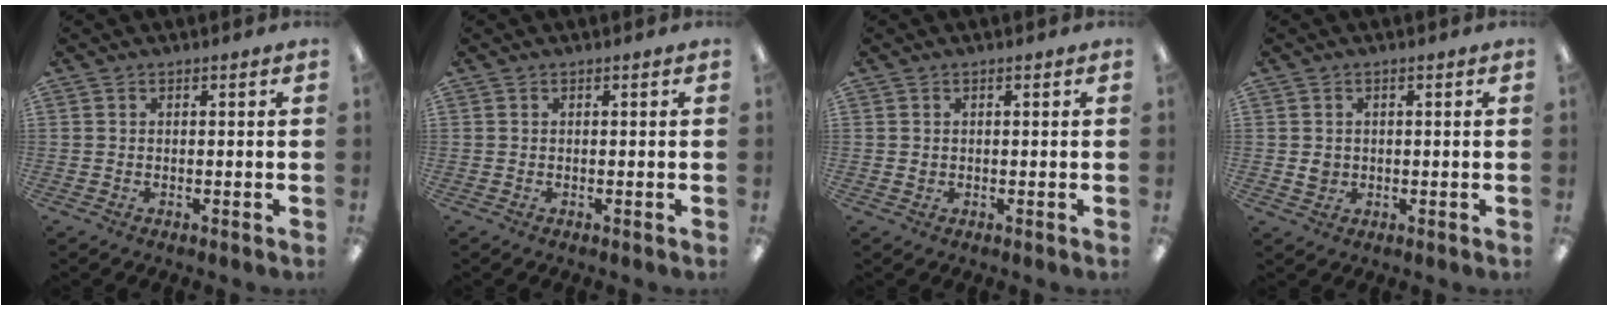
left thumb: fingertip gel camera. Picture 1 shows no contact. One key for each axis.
{"total": 0.0}
{"total": 0.8, "fx": 0.2, "fy": 0.7, "fz": 0.3, "tx": -0.006, "ty": 0.006, "tz": 0.003}
{"total": 2.2, "fx": 0.2, "fy": 2.0, "fz": 0.8, "tx": -0.009, "ty": 0.002, "tz": 0.000}